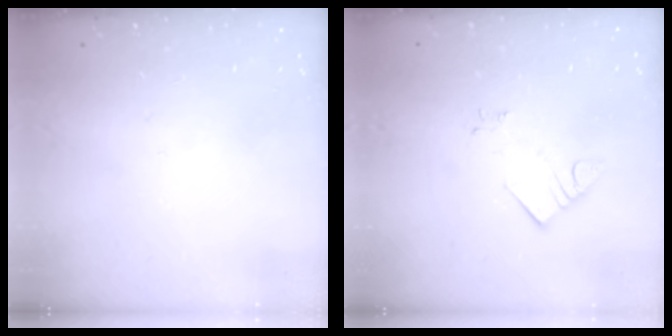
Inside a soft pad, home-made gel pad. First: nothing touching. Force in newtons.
{"total": 3.5, "press": 3.5, "slide": 0.2}